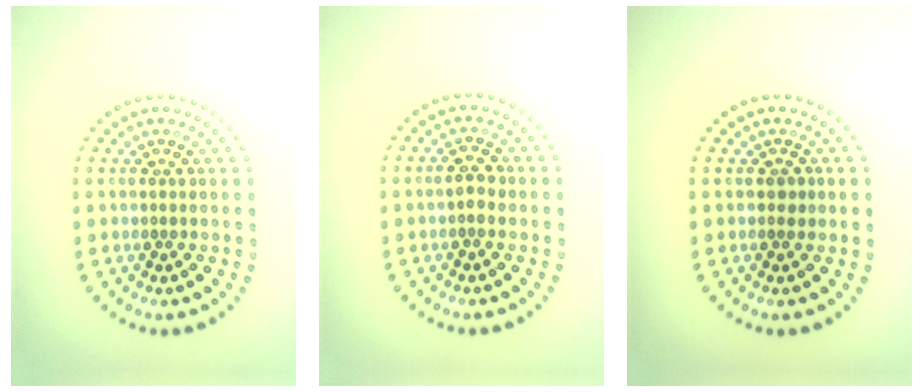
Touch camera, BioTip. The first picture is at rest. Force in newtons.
{"total": 1.4, "press": 1.4, "slide": 0.2}
{"total": 0.8, "press": 0.7, "slide": 0.3}